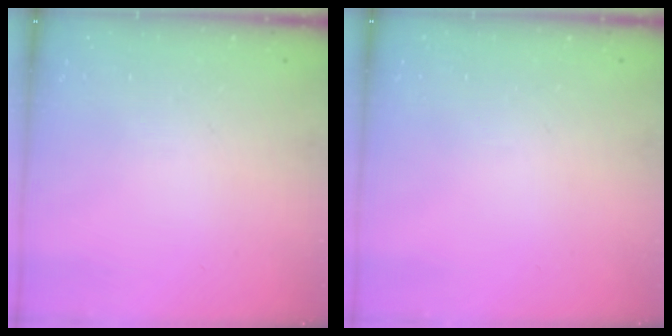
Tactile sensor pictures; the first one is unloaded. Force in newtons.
{"total": 0.0}